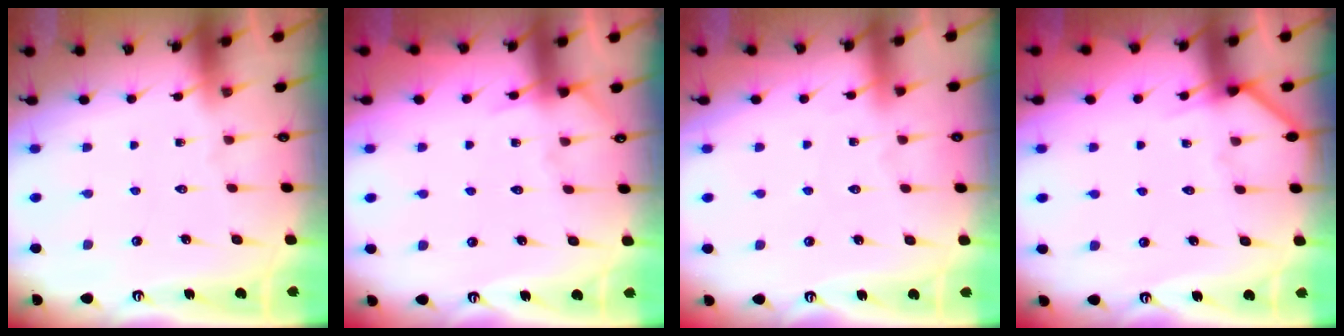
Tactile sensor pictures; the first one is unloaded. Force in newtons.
{"total": 4.6, "press": 4.5, "slide": 0.6}
{"total": 3.8, "press": 3.7, "slide": 0.4}
{"total": 3.1, "press": 3.1, "slide": 0.3}